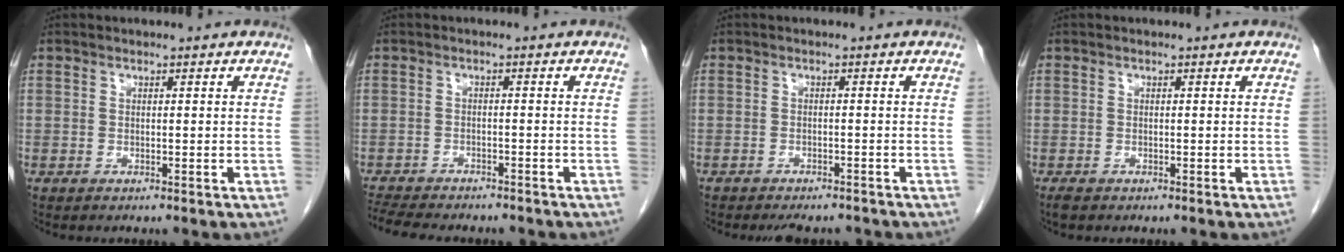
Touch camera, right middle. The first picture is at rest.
{"total": 11.5, "force": [-10.0, 3.0, 4.7], "torque": [-0.093, -0.006, -0.140]}
{"total": 5.5, "force": [-5.0, 1.7, 1.6], "torque": [-0.017, -0.005, -0.063]}
{"total": 0.9, "force": [-0.6, 0.4, 0.5], "torque": [-0.014, -0.003, -0.008]}